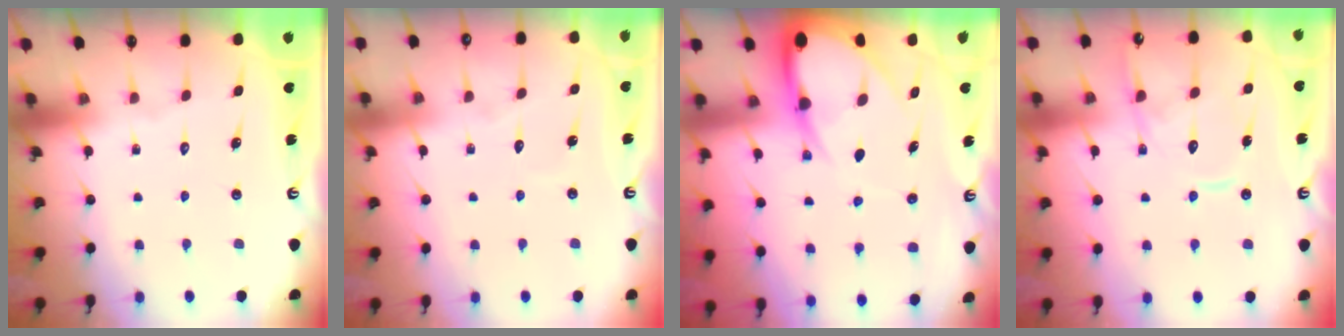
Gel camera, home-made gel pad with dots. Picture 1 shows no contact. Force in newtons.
{"total": 3.1, "press": 3.1, "slide": 0.3}
{"total": 9.8, "press": 9.7, "slide": 1.1}
{"total": 13.0, "press": 12.9, "slide": 1.3}